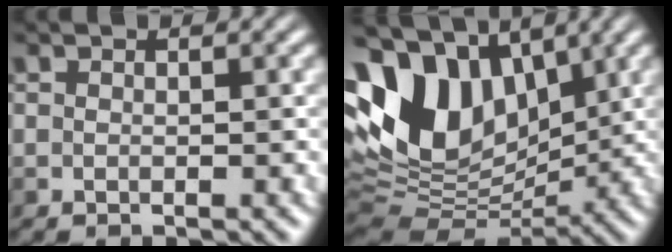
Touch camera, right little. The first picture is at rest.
{"total": 11.9, "force": [3.4, 7.7, 8.4], "torque": [-0.174, 0.028, 0.052]}